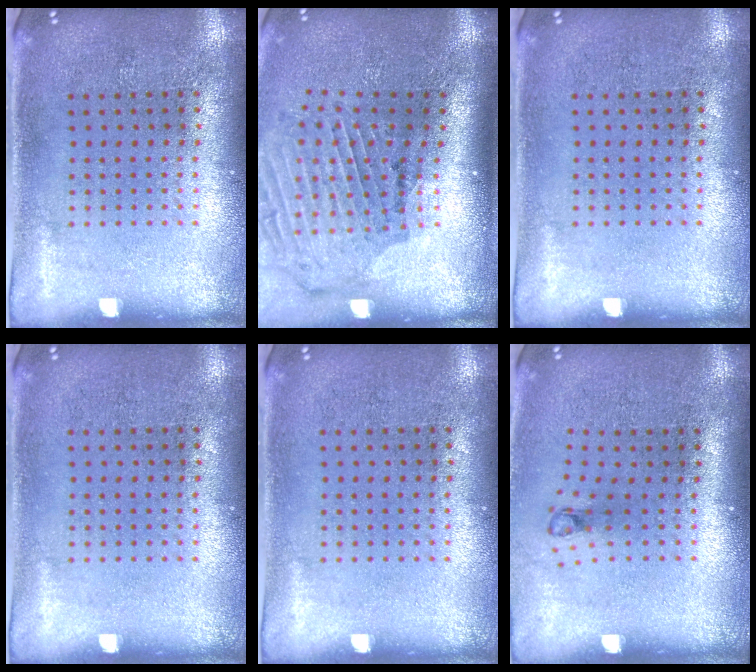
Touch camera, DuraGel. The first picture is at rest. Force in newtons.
{"total": 2.1, "press": 1.9, "slide": 0.8}
{"total": 0.0}
{"total": 0.0}
{"total": 0.0}
{"total": 0.8, "press": 0.4, "slide": 0.7}